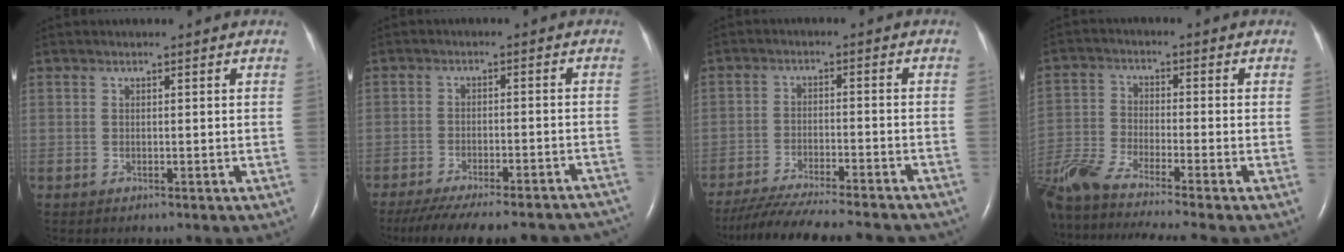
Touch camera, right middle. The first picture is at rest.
{"total": 23.6, "force": [-21.0, 5.1, 9.6], "torque": [-0.135, -0.021, -0.266]}
{"total": 20.4, "force": [-18.1, 2.3, 9.1], "torque": [-0.145, -0.035, -0.257]}
{"total": 14.5, "force": [-12.4, -0.9, 7.5], "torque": [-0.157, -0.024, -0.220]}